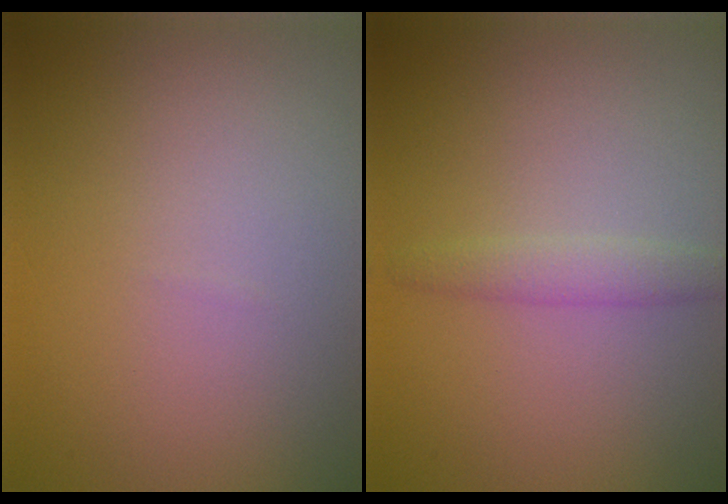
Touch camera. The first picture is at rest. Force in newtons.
{"total": 1.8, "press": 1.8, "slide": 0.1}